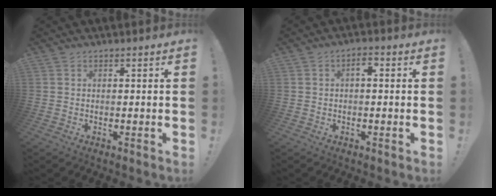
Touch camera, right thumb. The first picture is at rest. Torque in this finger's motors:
{"motor_torque": [0.32, 1.06, 0.15, -0.04, -0.09]}